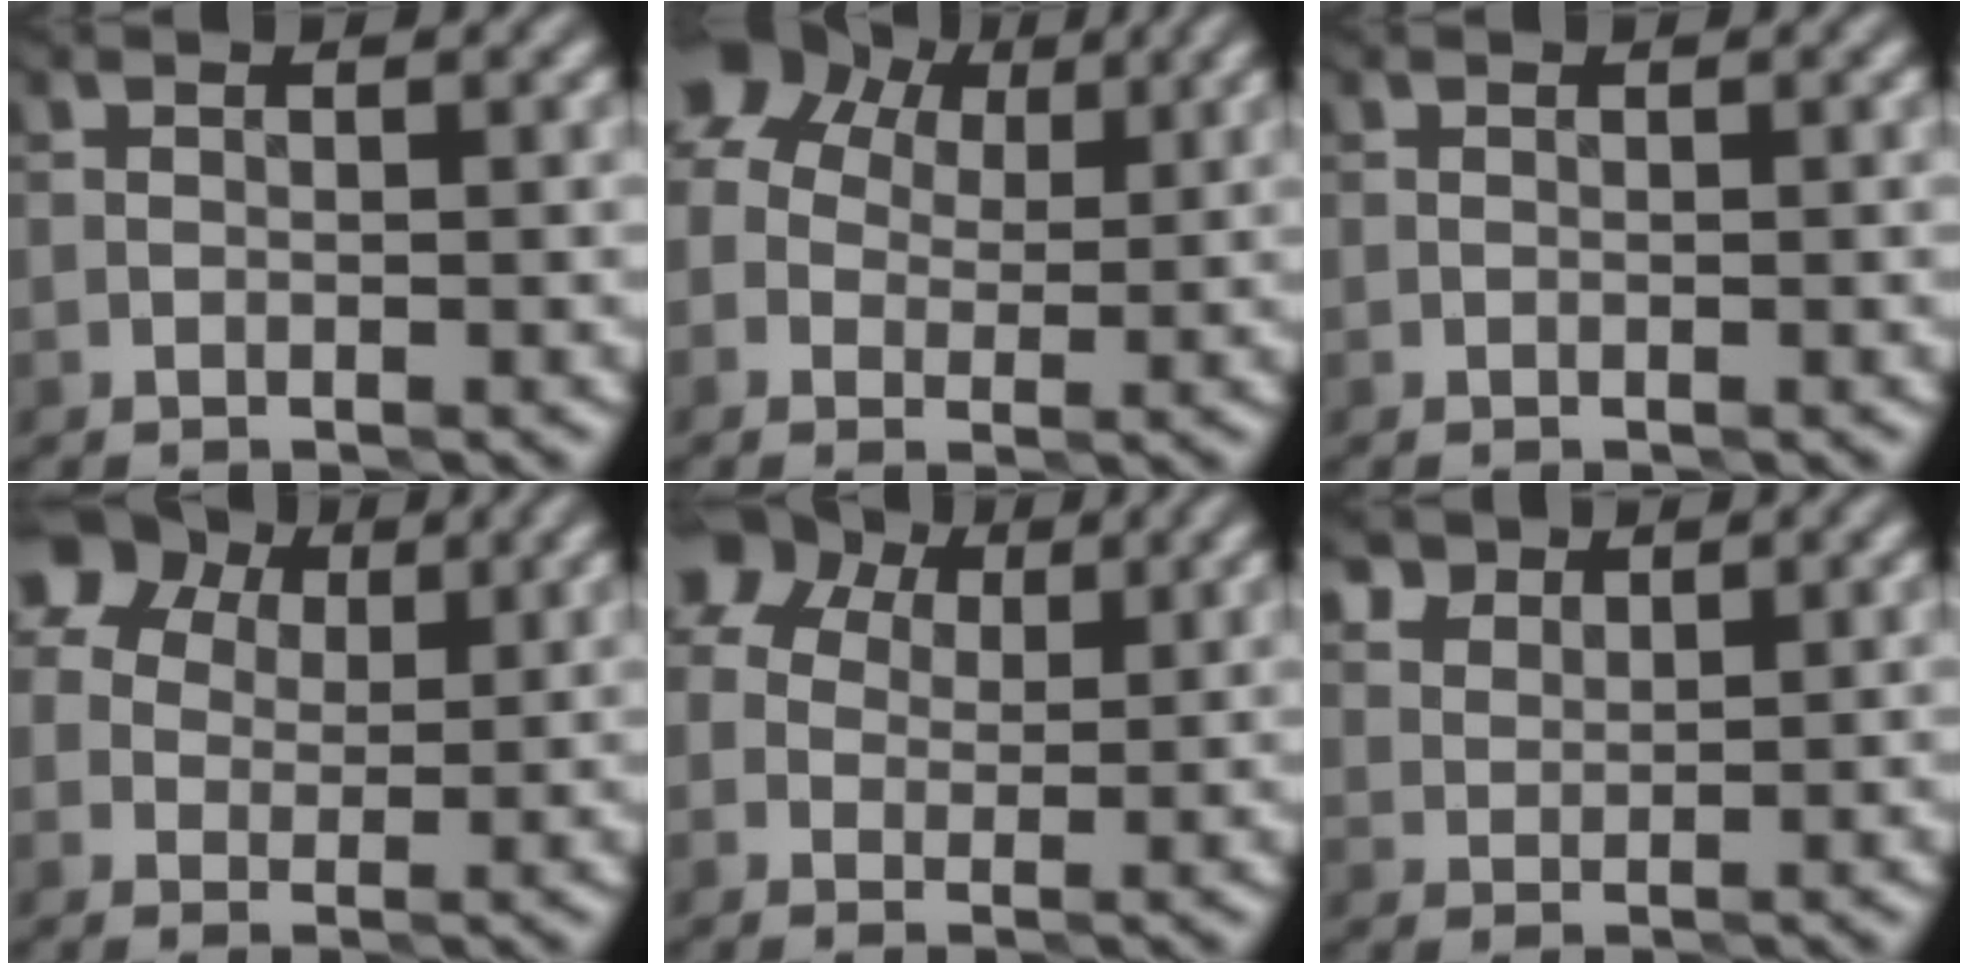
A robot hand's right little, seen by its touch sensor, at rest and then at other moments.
{"total": 8.1, "force": [3.0, 5.9, 4.7], "torque": [-0.083, 0.037, 0.030]}
{"total": 0.0}
{"total": 5.3, "force": [2.4, 4.2, 2.2], "torque": [-0.029, 0.024, 0.016]}
{"total": 6.1, "force": [2.3, 4.7, 3.0], "torque": [-0.048, 0.032, 0.011]}
{"total": 3.3, "force": [2.5, 2.0, 0.9], "torque": [-0.021, 0.015, 0.036]}